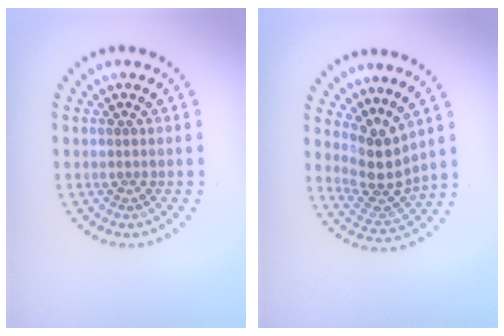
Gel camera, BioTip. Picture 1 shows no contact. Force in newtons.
{"total": 3.7, "press": 2.7, "slide": 2.5}